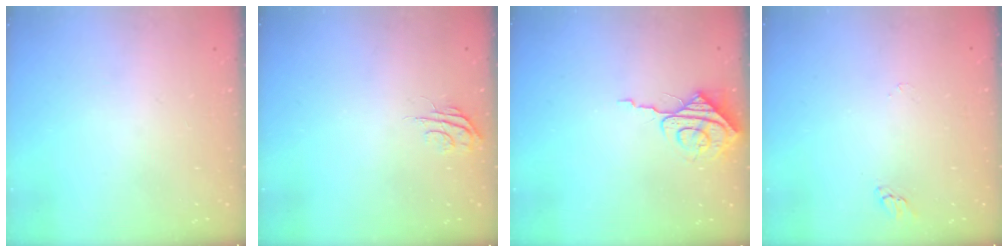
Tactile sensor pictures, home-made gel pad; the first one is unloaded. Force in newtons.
{"total": 4.5, "press": 4.5, "slide": 0.5}
{"total": 7.9, "press": 7.9, "slide": 0.8}
{"total": 2.5, "press": 2.5, "slide": 0.2}